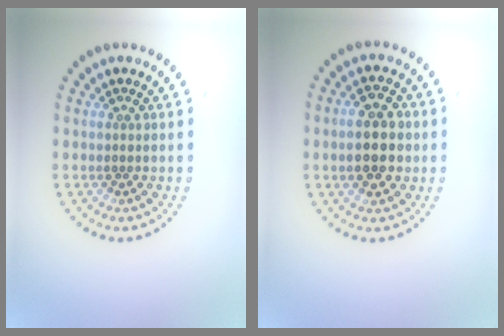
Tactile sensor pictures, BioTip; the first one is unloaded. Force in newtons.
{"total": 5.2, "press": 5.2, "slide": 0.3}